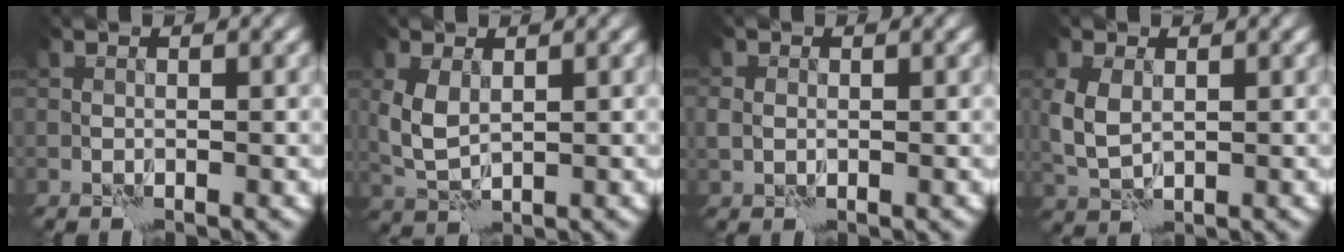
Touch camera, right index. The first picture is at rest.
{"total": 3.0, "force": [0.9, 1.7, 2.3], "torque": [-0.061, 0.000, 0.024]}
{"total": 1.5, "force": [0.2, 1.3, 0.9], "torque": [-0.020, -0.006, 0.008]}
{"total": 3.1, "force": [0.8, 2.0, 2.2], "torque": [-0.062, -0.002, 0.018]}